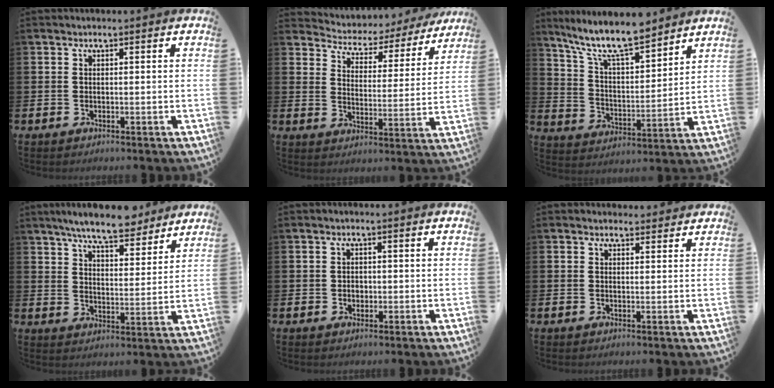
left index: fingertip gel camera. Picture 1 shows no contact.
{"total": 4.3, "force": [4.1, 1.5, 0.2], "torque": [-0.036, -0.035, 0.063]}
{"total": 10.4, "force": [9.1, 1.9, 4.7], "torque": [-0.120, -0.051, 0.159]}
{"total": 8.2, "force": [7.5, 1.3, 2.9], "torque": [-0.071, -0.035, 0.134]}
{"total": 1.3, "force": [-0.2, 1.1, 0.7], "torque": [-0.005, 0.005, -0.007]}
{"total": 1.2, "force": [1.1, 0.4, 0.2], "torque": [0.003, 0.000, 0.019]}